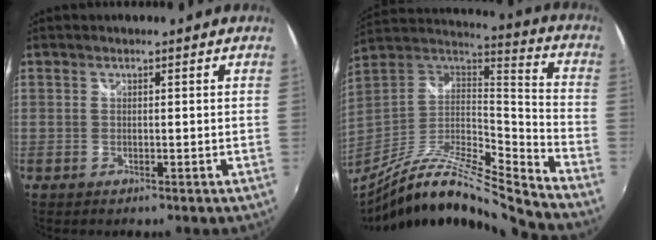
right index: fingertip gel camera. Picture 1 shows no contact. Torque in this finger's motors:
{"motor_torque": [0.60, -0.87, -0.05, 0.01]}